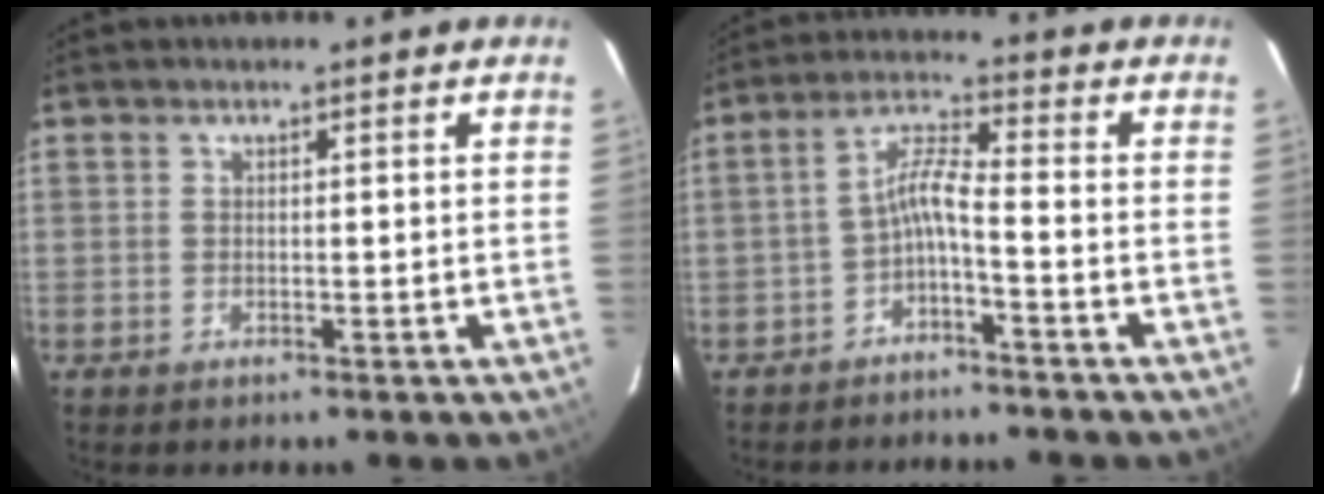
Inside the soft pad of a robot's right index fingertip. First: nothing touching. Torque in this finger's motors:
{"motor_torque": [0.52, -0.45, 0.43, 0.10]}